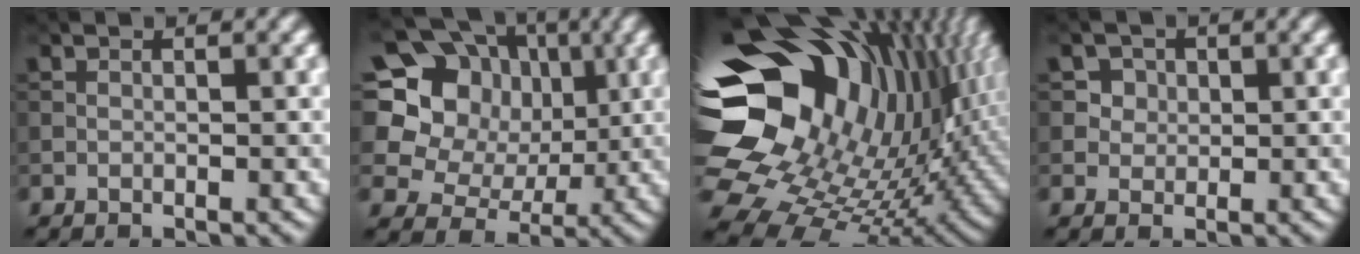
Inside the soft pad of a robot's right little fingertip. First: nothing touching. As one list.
[{"total": 13.7, "force": [3.7, 11.7, 6.0], "torque": [-0.158, 0.043, 0.055]}, {"total": 19.8, "force": [4.0, 13.6, 13.8], "torque": [-0.264, -0.017, 0.096]}, {"total": 2.8, "force": [1.2, 2.4, 0.9], "torque": [-0.030, 0.002, 0.029]}]